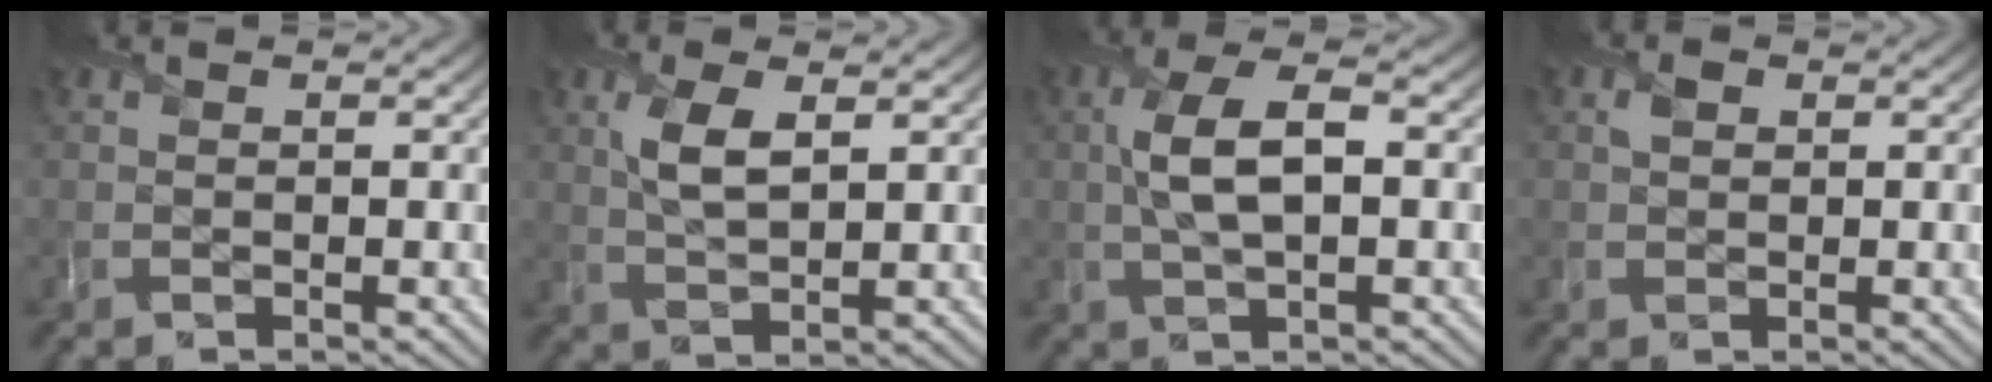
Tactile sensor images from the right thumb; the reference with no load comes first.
{"total": 4.7, "force": [1.6, 1.9, 4.0], "torque": [-0.093, -0.001, 0.034]}
{"total": 6.5, "force": [0.4, 2.5, 6.0], "torque": [-0.132, 0.009, 0.003]}
{"total": 1.2, "force": [0.5, 0.9, 0.5], "torque": [-0.010, 0.002, 0.008]}